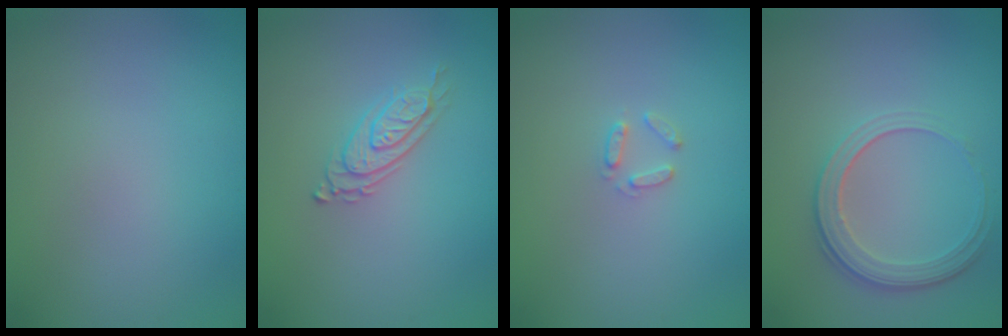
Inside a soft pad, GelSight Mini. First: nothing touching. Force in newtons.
{"total": 2.4, "press": 2.0, "slide": 1.4}
{"total": 1.1, "press": 1.1, "slide": 0.2}
{"total": 3.7, "press": 2.7, "slide": 2.5}